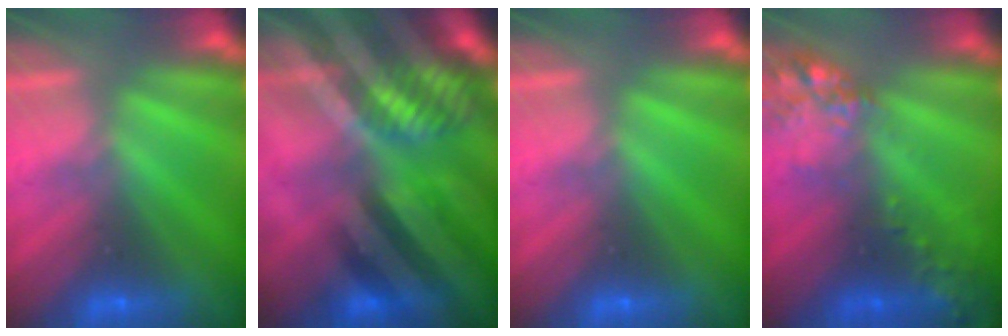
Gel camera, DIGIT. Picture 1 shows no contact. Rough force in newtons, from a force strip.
{"total": 8.0}
{"total": 0.0}
{"total": 9.0}